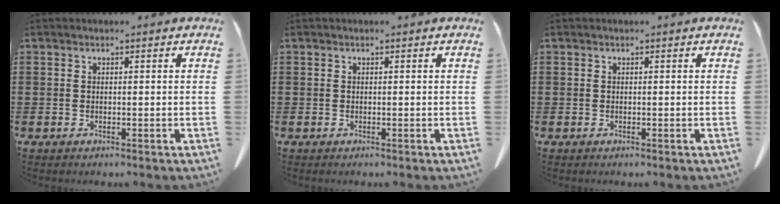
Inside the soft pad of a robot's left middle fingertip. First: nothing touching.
{"total": 0.0}
{"total": 0.0}